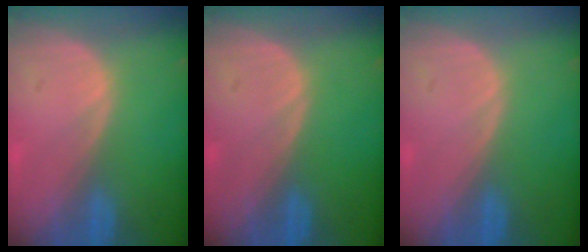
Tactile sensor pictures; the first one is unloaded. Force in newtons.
{"total": 0.0}
{"total": 0.0}